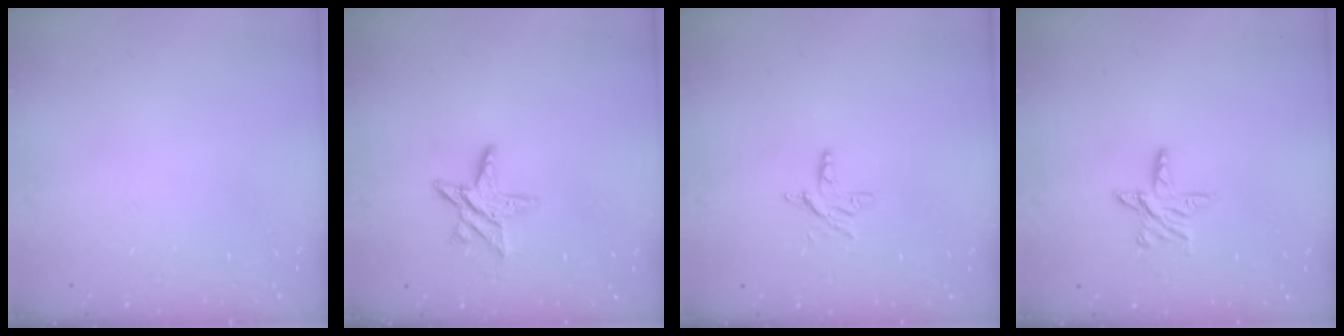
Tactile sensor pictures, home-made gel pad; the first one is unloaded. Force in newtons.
{"total": 9.0, "press": 9.0, "slide": 0.4}
{"total": 6.1, "press": 6.0, "slide": 0.6}
{"total": 7.7, "press": 7.6, "slide": 0.6}